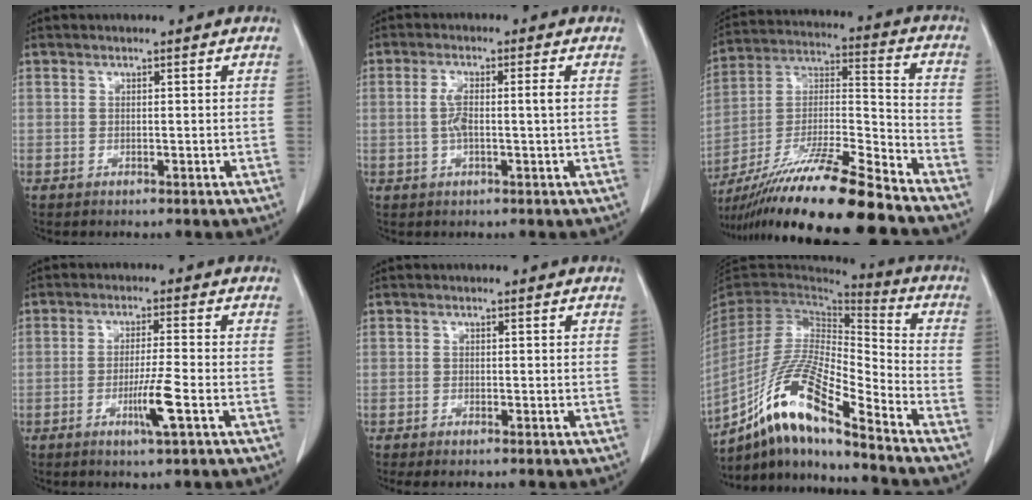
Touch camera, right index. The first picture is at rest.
{"total": 4.1, "force": [0.0, 0.4, 4.1], "torque": [-0.088, 0.011, 0.003]}
{"total": 21.2, "force": [-17.1, -0.1, 12.5], "torque": [-0.239, -0.023, -0.311]}
{"total": 5.4, "force": [-2.1, -0.6, 5.0], "torque": [-0.092, -0.011, -0.037]}
{"total": 1.1, "force": [-0.8, 0.1, 0.7], "torque": [-0.013, -0.004, -0.013]}
{"total": 17.1, "force": [-11.6, 1.7, 12.4], "torque": [-0.243, -0.008, -0.213]}